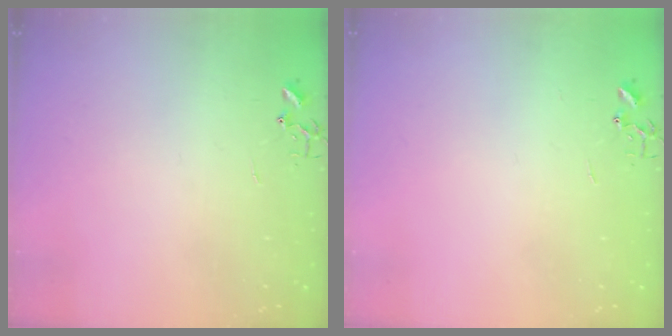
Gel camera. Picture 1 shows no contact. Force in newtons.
{"total": 0.0}